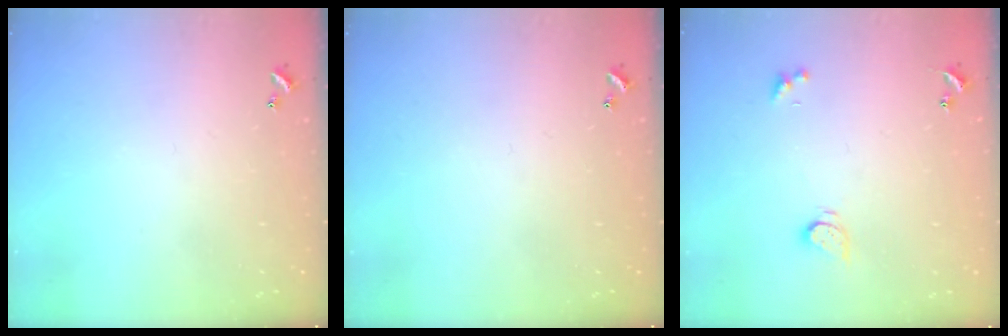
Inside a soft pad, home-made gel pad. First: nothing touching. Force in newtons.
{"total": 0.0}
{"total": 2.4, "press": 2.3, "slide": 0.4}